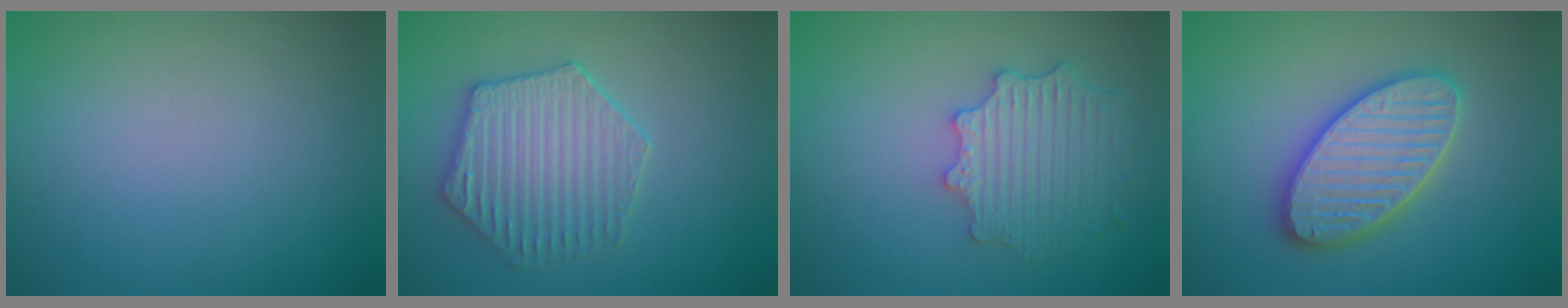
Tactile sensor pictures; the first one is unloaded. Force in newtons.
{"total": 4.3, "press": 4.0, "slide": 1.6}
{"total": 4.3, "press": 3.6, "slide": 2.4}
{"total": 5.8, "press": 5.8, "slide": 0.7}